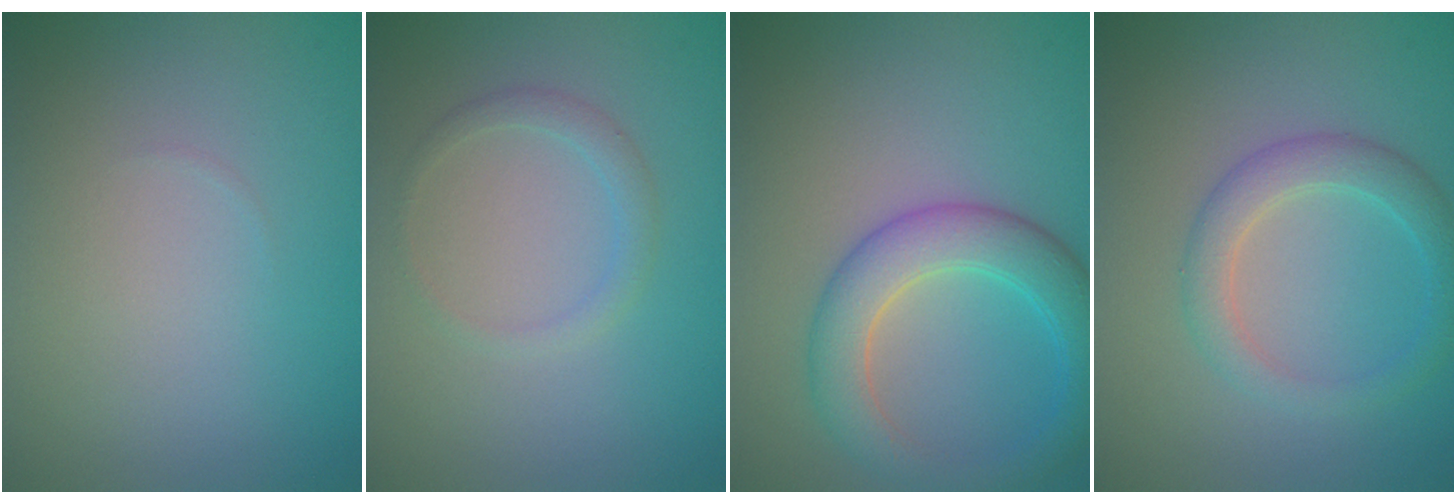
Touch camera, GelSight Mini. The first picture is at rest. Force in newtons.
{"total": 1.4, "press": 1.4, "slide": 0.1}
{"total": 5.3, "press": 5.3, "slide": 0.1}
{"total": 3.0, "press": 3.0, "slide": 0.1}